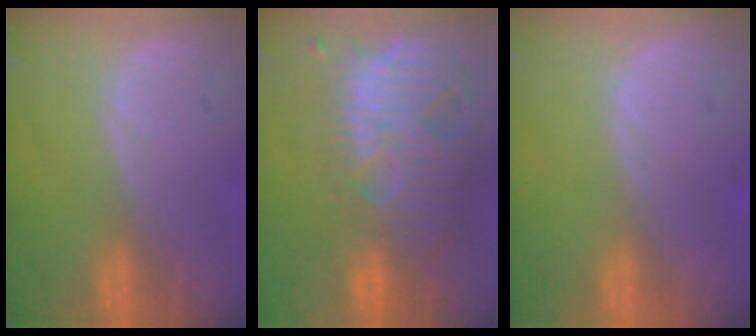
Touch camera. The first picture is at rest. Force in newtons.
{"total": 13.9, "press": 11.7, "slide": 7.5}
{"total": 0.0}